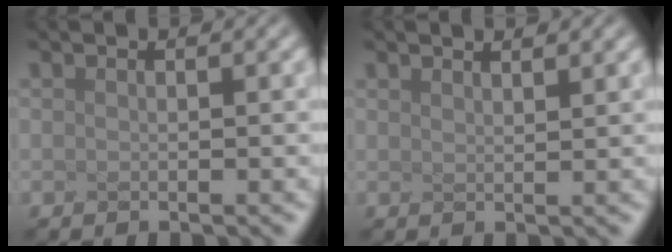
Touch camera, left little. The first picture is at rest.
{"total": 1.5, "force": [1.3, 0.3, 0.5], "torque": [-0.002, 0.016, 0.015]}